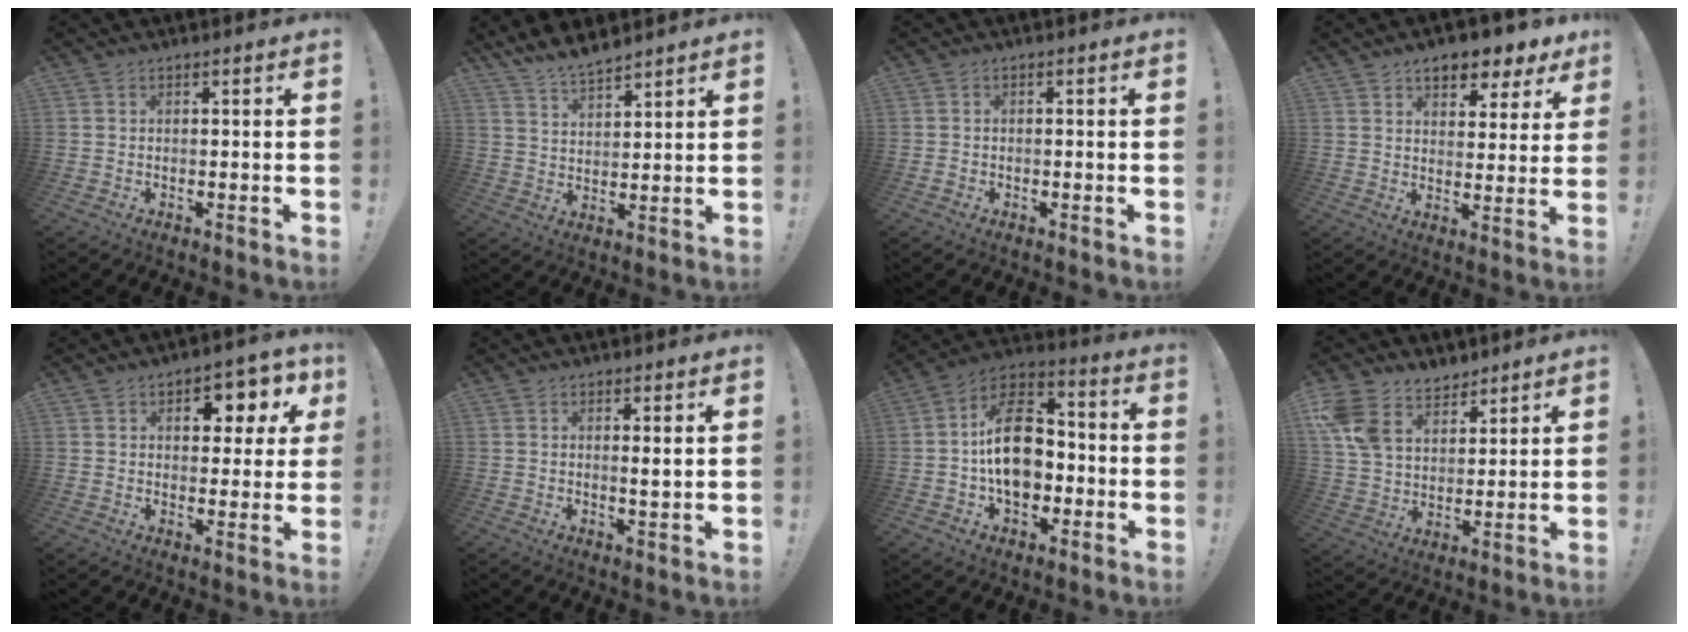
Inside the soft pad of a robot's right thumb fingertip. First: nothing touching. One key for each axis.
{"total": 7.4, "fx": 6.8, "fy": 1.7, "fz": 2.2, "tx": -0.046, "ty": -0.046, "tz": 0.129}
{"total": 1.1, "fx": -0.7, "fy": 0.8, "fz": 0.4, "tx": -0.005, "ty": 0.003, "tz": -0.014}
{"total": 8.4, "fx": 6.0, "fy": 4.2, "fz": 4.1, "tx": -0.047, "ty": -0.042, "tz": 0.106}
{"total": 7.7, "fx": 3.8, "fy": 4.9, "fz": 4.6, "tx": -0.051, "ty": -0.025, "tz": 0.067}
{"total": 2.4, "fx": 1.2, "fy": -0.1, "fz": 2.1, "tx": -0.027, "ty": -0.014, "tz": 0.015}
{"total": 18.7, "fx": -1.1, "fy": 13.2, "fz": 13.2, "tx": -0.201, "ty": 0.019, "tz": -0.015}
{"total": 13.9, "fx": 8.5, "fy": 9.3, "fz": 5.8, "tx": -0.112, "ty": -0.041, "tz": 0.171}